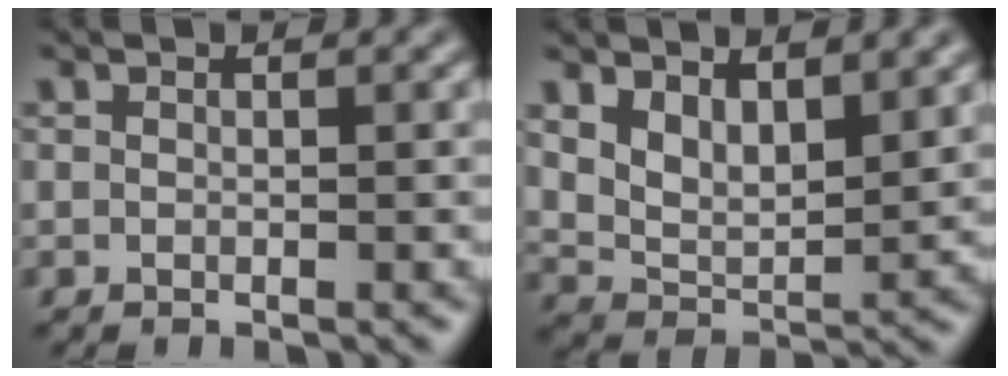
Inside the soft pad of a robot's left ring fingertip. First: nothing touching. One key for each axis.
{"total": 4.6, "fx": 2.5, "fy": 2.4, "fz": 3.1, "tx": -0.066, "ty": -0.016, "tz": 0.050}